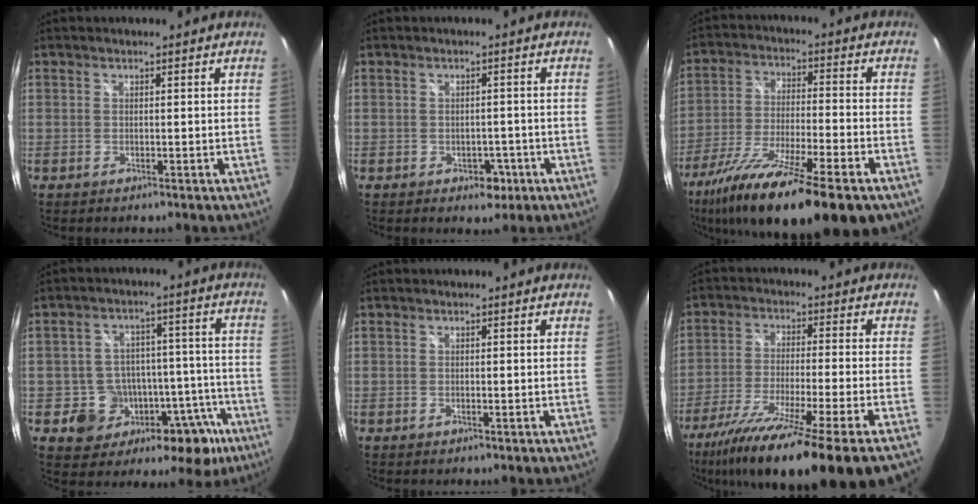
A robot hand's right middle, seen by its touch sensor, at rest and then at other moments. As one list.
[{"total": 3.4, "force": [-1.6, 2.6, 1.7], "torque": [-0.029, -0.002, -0.013]}, {"total": 22.3, "force": [-15.3, 3.6, 15.9], "torque": [-0.291, -0.059, -0.256]}, {"total": 16.6, "force": [-8.2, 11.6, 8.7], "torque": [-0.128, 0.029, -0.092]}, {"total": 0.5, "force": [-0.2, 0.4, 0.3], "torque": [-0.006, -0.001, -0.004]}, {"total": 21.6, "force": [-16.2, -0.9, 14.1], "torque": [-0.252, -0.077, -0.265]}]